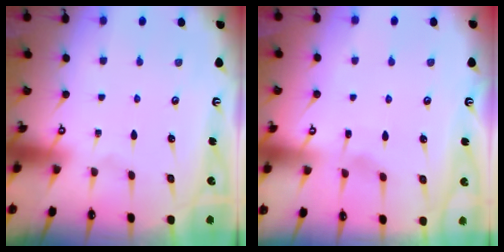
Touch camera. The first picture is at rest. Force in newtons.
{"total": 2.6, "press": 2.6, "slide": 0.4}